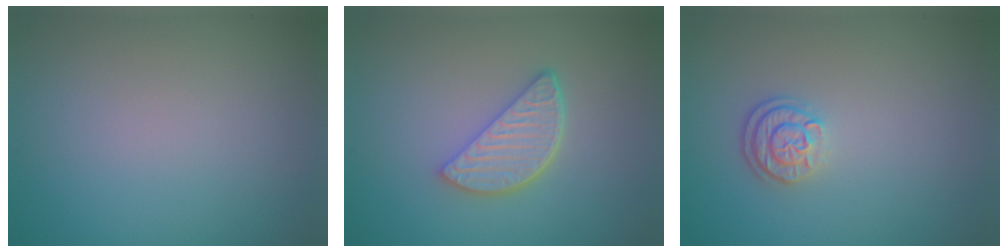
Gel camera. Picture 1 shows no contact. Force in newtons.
{"total": 3.9, "press": 3.2, "slide": 2.3}
{"total": 2.5, "press": 2.0, "slide": 1.5}